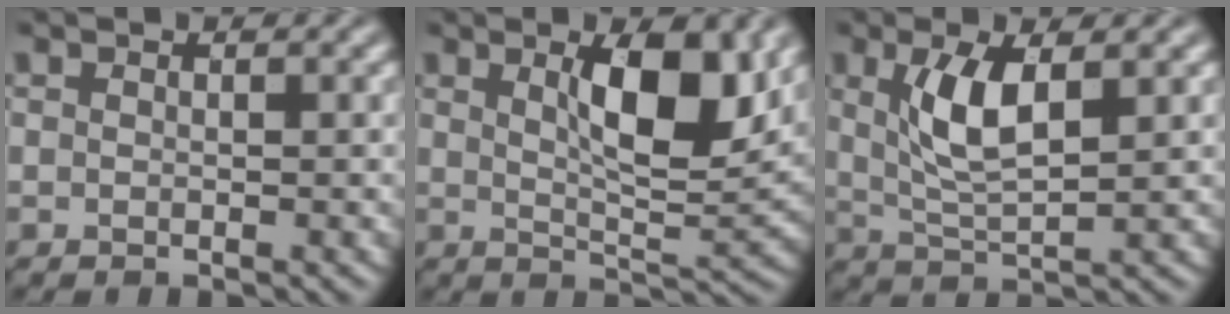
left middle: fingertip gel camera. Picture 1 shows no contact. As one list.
[{"total": 7.2, "force": [2.2, 2.3, 6.5], "torque": [-0.103, -0.006, 0.038]}, {"total": 4.9, "force": [1.1, 1.8, 4.4], "torque": [-0.099, -0.004, 0.024]}]